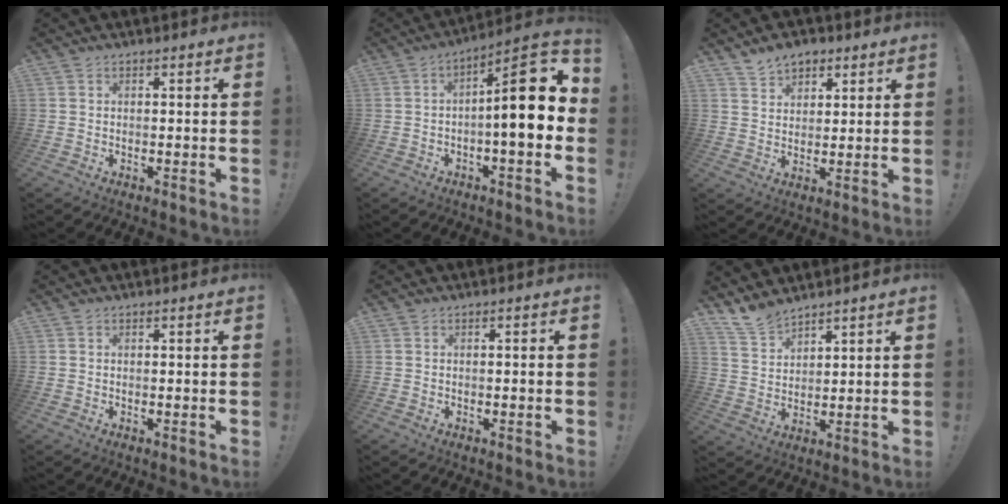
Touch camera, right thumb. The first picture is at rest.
{"total": 15.2, "force": [0.4, 4.2, 14.6], "torque": [-0.205, 0.000, 0.000]}
{"total": 6.7, "force": [4.8, 4.2, 1.8], "torque": [-0.028, -0.025, 0.092]}
{"total": 0.0}
{"total": 0.8, "force": [-0.5, -0.2, 0.6], "torque": [-0.020, 0.003, -0.008]}
{"total": 7.1, "force": [6.6, 2.1, 1.8], "torque": [-0.044, -0.042, 0.128]}